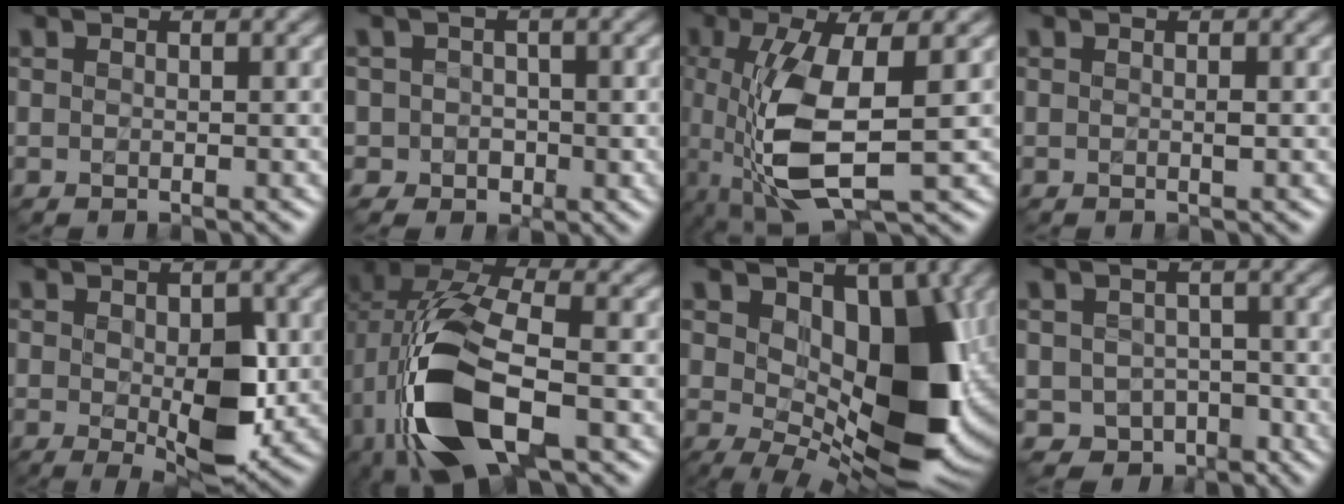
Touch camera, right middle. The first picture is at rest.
{"total": 2.5, "force": [-0.5, 2.4, 0.8], "torque": [0.002, 0.001, -0.018]}
{"total": 7.1, "force": [-0.8, 1.7, 6.8], "torque": [-0.156, -0.008, -0.012]}
{"total": 0.6, "force": [0.0, 0.0, 0.6], "torque": [-0.013, 0.001, 0.003]}
{"total": 5.4, "force": [-0.4, 2.5, 4.8], "torque": [-0.086, -0.006, -0.001]}
{"total": 13.2, "force": [-3.9, 6.7, 10.7], "torque": [-0.239, -0.014, -0.072]}
{"total": 12.6, "force": [1.8, 6.5, 10.7], "torque": [-0.143, -0.012, 0.027]}
{"total": 4.4, "force": [-2.4, 3.3, 1.6], "torque": [-0.017, 0.003, -0.047]}